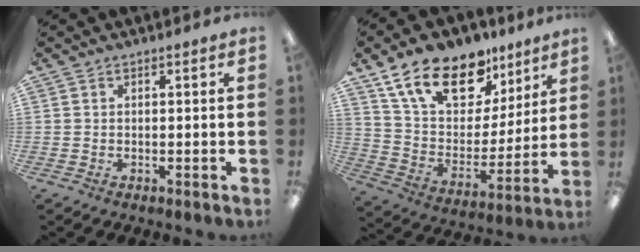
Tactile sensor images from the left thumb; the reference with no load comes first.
{"total": 19.3, "force": [13.0, 10.3, 10.0], "torque": [-0.182, -0.069, 0.234]}